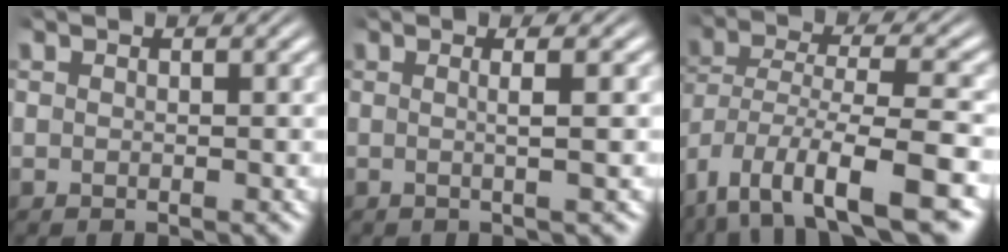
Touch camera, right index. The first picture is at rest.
{"total": 2.0, "force": [0.1, -0.7, 1.9], "torque": [-0.035, 0.002, 0.000]}
{"total": 8.2, "force": [-4.5, 3.3, 6.0], "torque": [-0.119, -0.037, -0.047]}